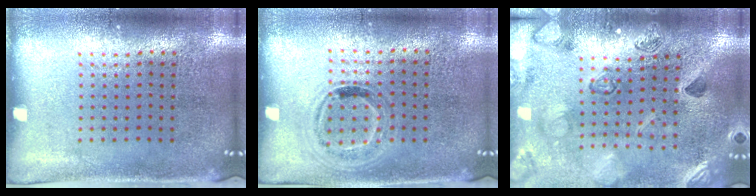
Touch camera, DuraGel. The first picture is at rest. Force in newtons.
{"total": 0.9, "press": 0.8, "slide": 0.4}
{"total": 2.3, "press": 2.3, "slide": 0.2}